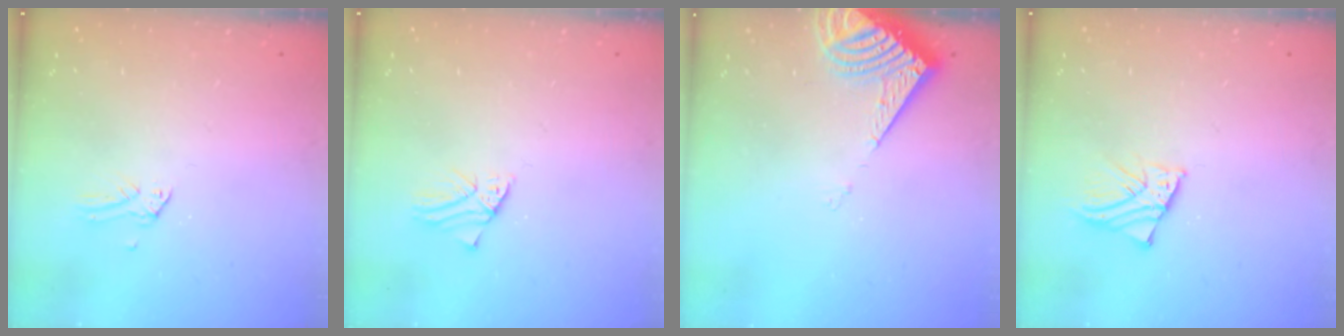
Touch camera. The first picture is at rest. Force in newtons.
{"total": 1.4, "press": 1.3, "slide": 0.1}
{"total": 7.8, "press": 7.7, "slide": 0.9}
{"total": 2.5, "press": 2.5, "slide": 0.3}